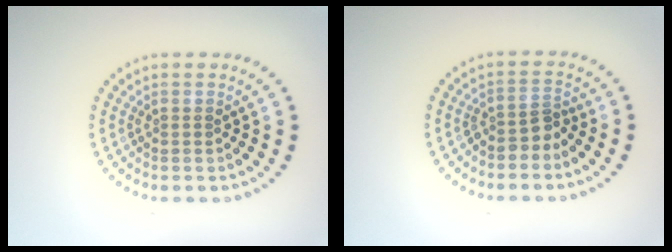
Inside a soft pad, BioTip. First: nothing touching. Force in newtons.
{"total": 2.0, "press": 1.4, "slide": 1.4}